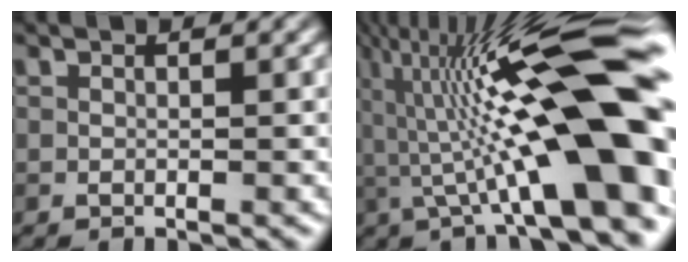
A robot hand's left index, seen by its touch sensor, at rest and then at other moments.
{"total": 16.3, "force": [-0.2, 3.5, 15.9], "torque": [-0.226, 0.040, -0.005]}